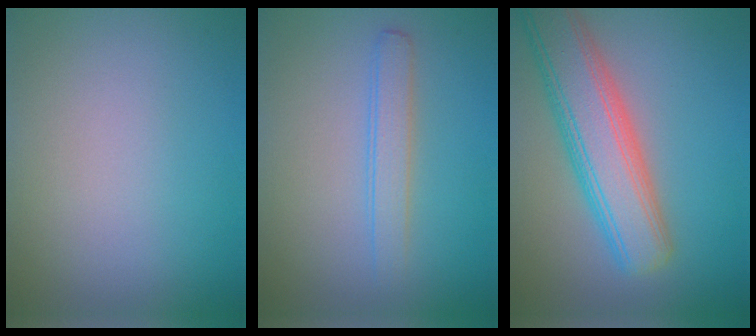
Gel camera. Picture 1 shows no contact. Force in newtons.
{"total": 2.1, "press": 2.1, "slide": 0.1}
{"total": 7.7, "press": 7.7, "slide": 0.6}